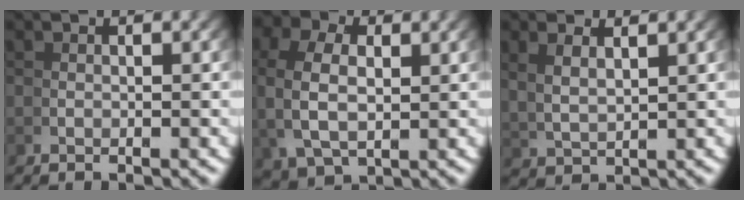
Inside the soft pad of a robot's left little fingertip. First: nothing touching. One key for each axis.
{"total": 4.5, "fx": 1.2, "fy": 2.8, "fz": 3.3, "tx": -0.077, "ty": -0.005, "tz": 0.034}
{"total": 2.5, "fx": 2.0, "fy": 0.4, "fz": 1.4, "tx": -0.027, "ty": -0.002, "tz": 0.048}